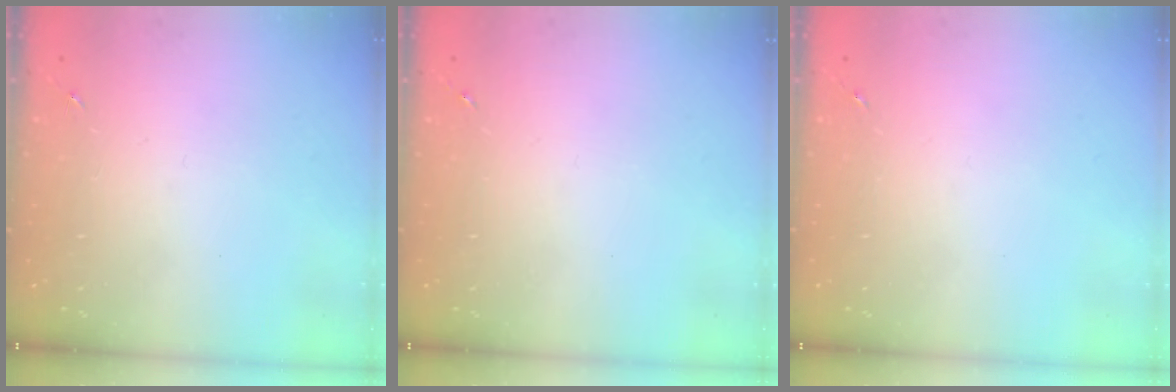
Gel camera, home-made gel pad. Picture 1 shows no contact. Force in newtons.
{"total": 0.0}
{"total": 0.0}